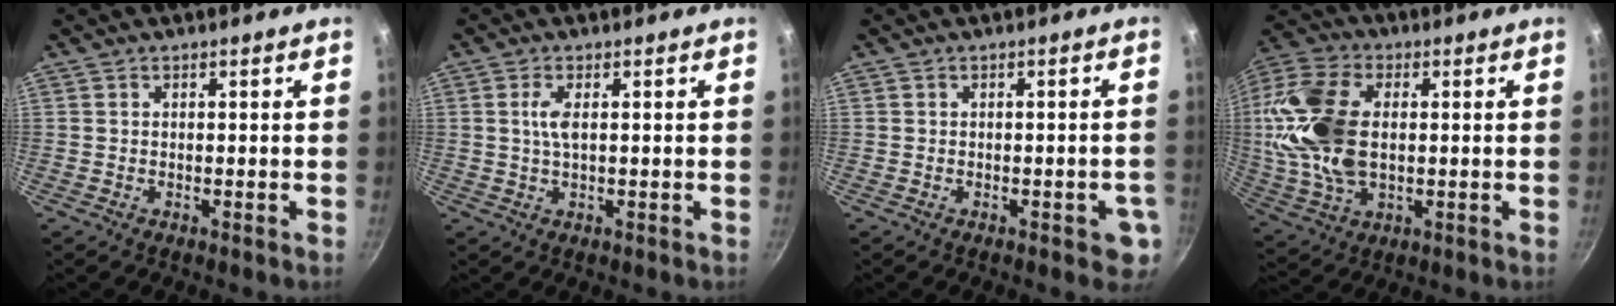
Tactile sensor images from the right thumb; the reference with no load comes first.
{"total": 3.0, "force": [0.5, 1.0, 2.7], "torque": [-0.062, 0.003, 0.010]}
{"total": 4.3, "force": [-1.4, 2.3, 3.4], "torque": [-0.019, 0.009, -0.015]}
{"total": 16.9, "force": [0.9, 10.6, 13.2], "torque": [-0.257, 0.012, 0.011]}